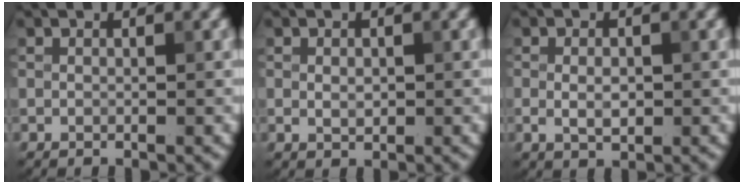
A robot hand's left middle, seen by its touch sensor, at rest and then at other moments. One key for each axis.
{"total": 1.2, "fx": 0.0, "fy": 0.9, "fz": 0.9, "tx": -0.015, "ty": -0.002, "tz": 0.002}
{"total": 2.1, "fx": -0.1, "fy": 1.2, "fz": 1.7, "tx": -0.033, "ty": -0.002, "tz": -0.002}